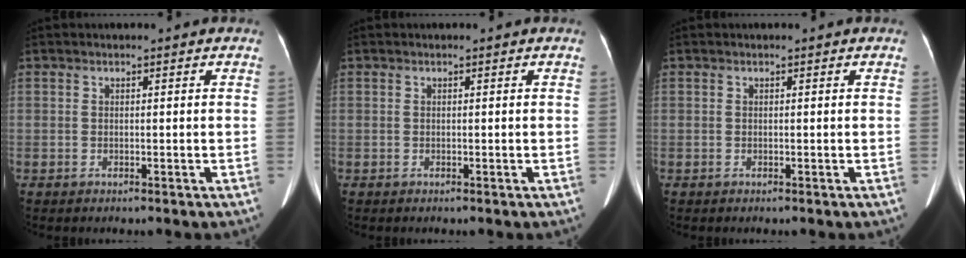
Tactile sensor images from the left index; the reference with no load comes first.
{"total": 0.0}
{"total": 0.0}